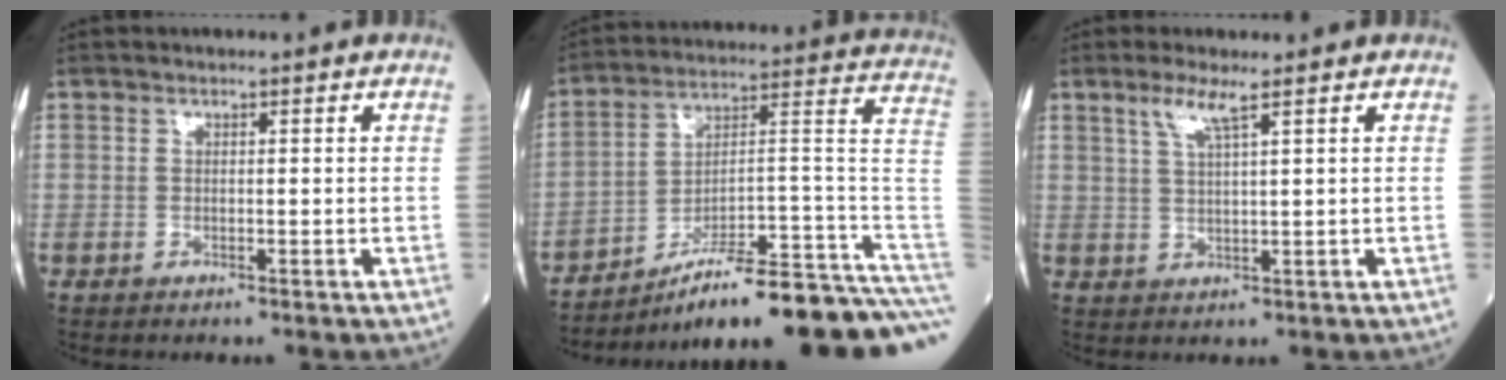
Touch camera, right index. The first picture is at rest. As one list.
[{"total": 25.3, "force": [-19.2, 1.8, 16.3], "torque": [-0.137, 0.035, -0.283]}, {"total": 3.6, "force": [2.2, -0.2, 2.8], "torque": [-0.064, 0.000, 0.047]}]